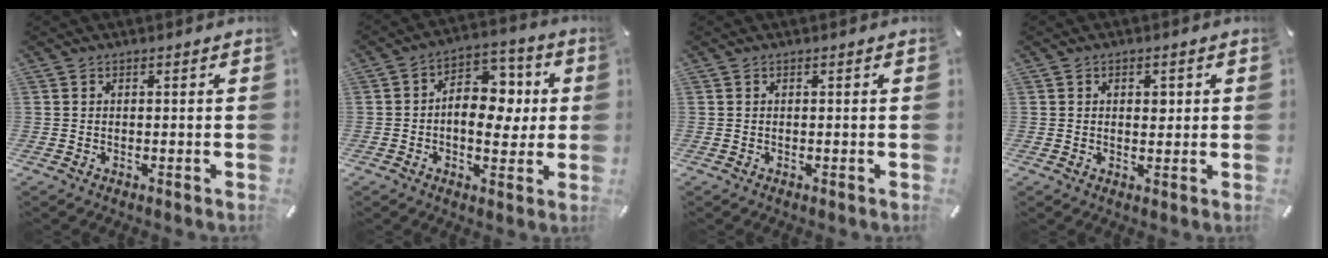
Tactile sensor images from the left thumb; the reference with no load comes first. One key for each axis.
{"total": 10.7, "fx": 0.3, "fy": 7.9, "fz": 7.2, "tx": -0.083, "ty": -0.006, "tz": 0.004}
{"total": 0.0}
{"total": 2.5, "fx": 0.5, "fy": 1.8, "fz": 1.6, "tx": -0.011, "ty": -0.003, "tz": 0.002}